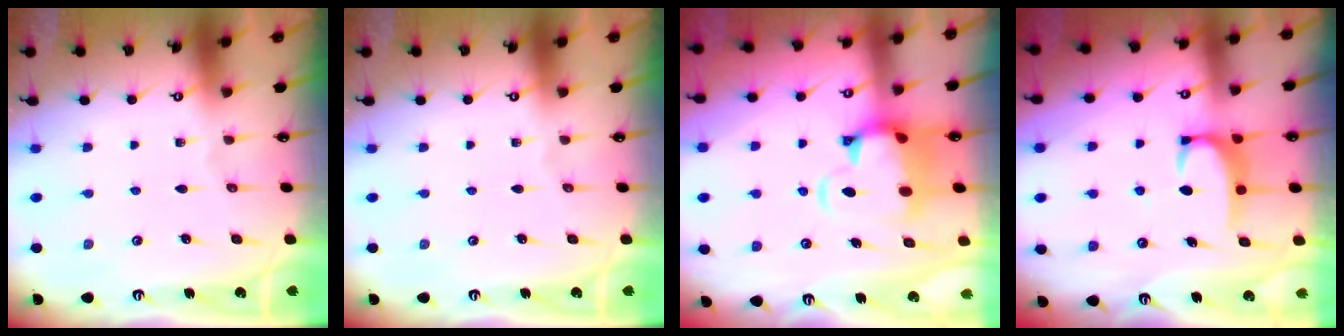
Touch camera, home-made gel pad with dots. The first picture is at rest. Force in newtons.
{"total": 0.0}
{"total": 4.7, "press": 4.4, "slide": 1.4}
{"total": 2.9, "press": 2.9, "slide": 0.6}